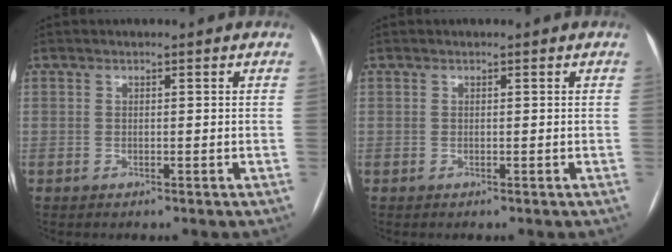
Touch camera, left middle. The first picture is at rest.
{"total": 0.0}